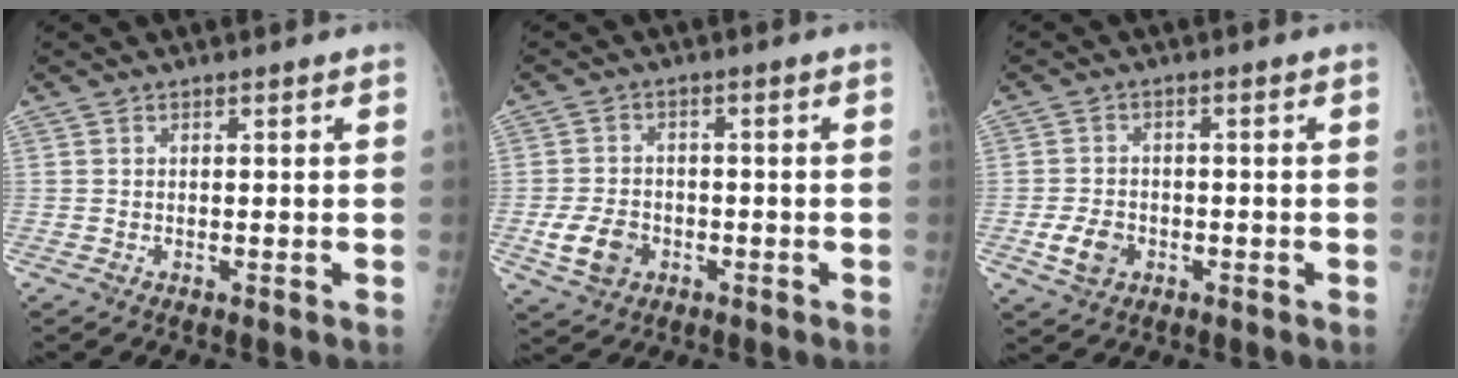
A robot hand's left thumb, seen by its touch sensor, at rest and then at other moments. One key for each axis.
{"total": 6.5, "fx": -2.2, "fy": 5.0, "fz": 3.6, "tx": -0.061, "ty": 0.010, "tz": -0.035}
{"total": 4.9, "fx": -1.7, "fy": 3.7, "fz": 2.8, "tx": -0.045, "ty": 0.008, "tz": -0.028}